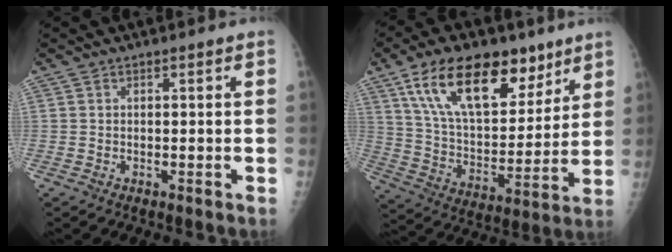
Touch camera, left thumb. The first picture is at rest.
{"total": 22.3, "force": [12.9, 11.3, 14.2], "torque": [-0.199, -0.042, 0.229]}